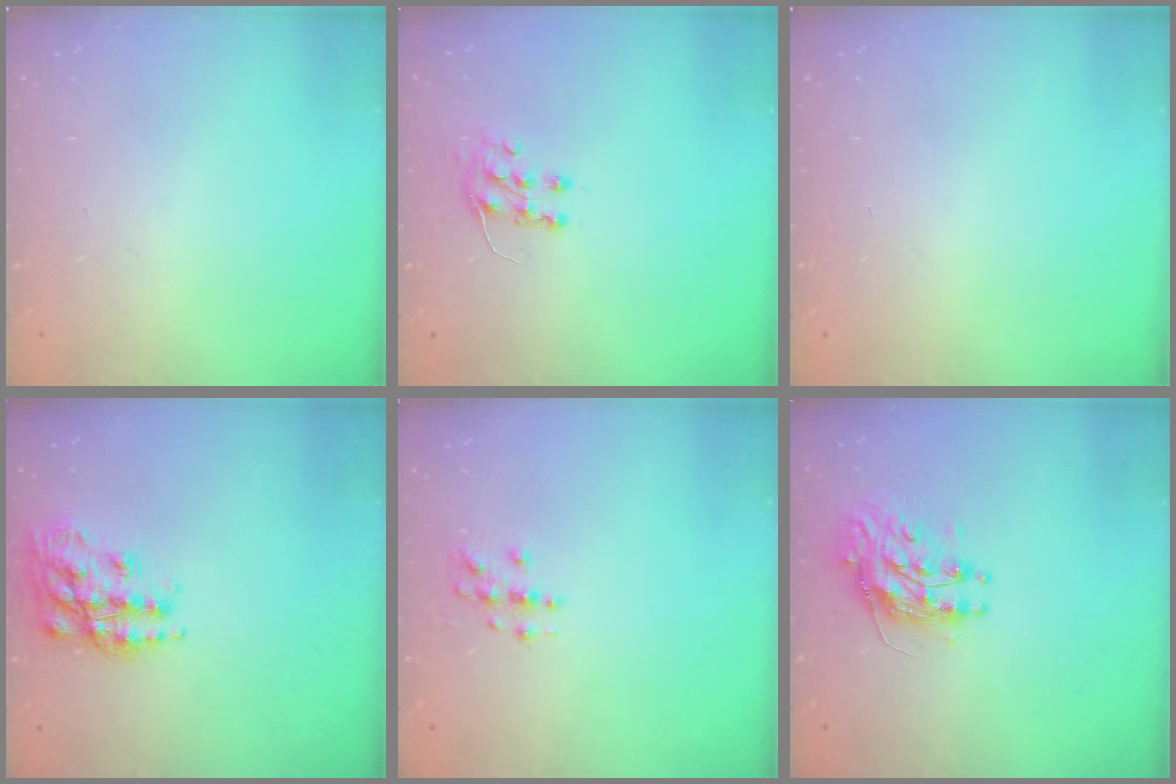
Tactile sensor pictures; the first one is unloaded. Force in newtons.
{"total": 7.3, "press": 7.3, "slide": 0.5}
{"total": 0.0}
{"total": 17.4, "press": 17.3, "slide": 1.2}
{"total": 3.4, "press": 3.4, "slide": 0.2}
{"total": 9.6, "press": 9.6, "slide": 0.3}